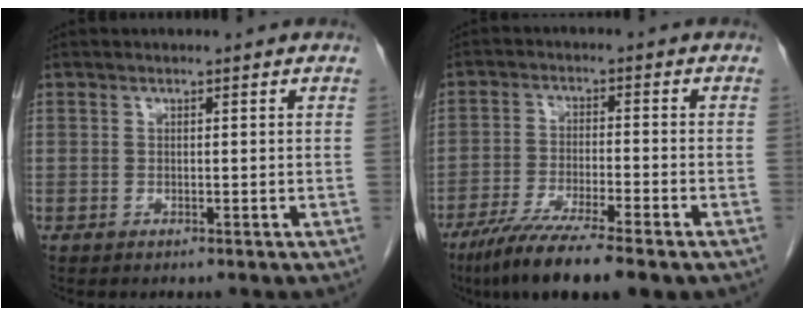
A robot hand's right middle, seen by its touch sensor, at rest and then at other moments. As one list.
[{"total": 10.6, "force": [-7.6, 0.8, 7.3], "torque": [-0.123, -0.027, -0.124]}]